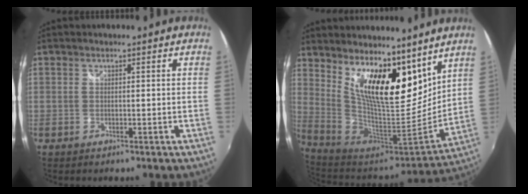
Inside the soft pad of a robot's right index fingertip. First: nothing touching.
{"total": 17.6, "force": [10.4, 6.5, 12.6], "torque": [-0.209, -0.008, 0.193]}